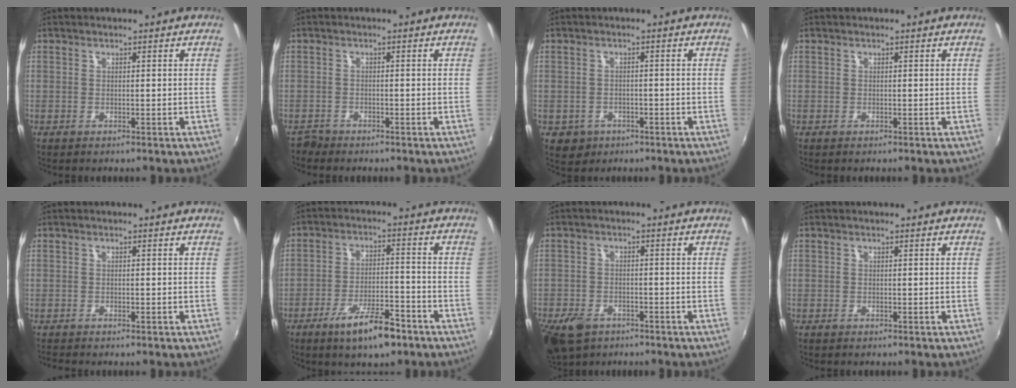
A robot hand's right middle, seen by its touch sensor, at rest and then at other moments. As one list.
[{"total": 1.8, "force": [-1.7, 0.8, -0.1], "torque": [-0.003, -0.001, -0.035]}, {"total": 5.1, "force": [-2.0, 4.3, 1.7], "torque": [-0.046, -0.005, -0.021]}, {"total": 0.0}, {"total": 0.9, "force": [-0.8, 0.3, 0.3], "torque": [-0.008, -0.004, -0.018]}, {"total": 9.9, "force": [-6.6, 2.9, 6.9], "torque": [-0.136, -0.007, -0.106]}, {"total": 7.8, "force": [-5.1, 4.7, 3.5], "torque": [-0.095, -0.010, -0.088]}, {"total": 0.0}]